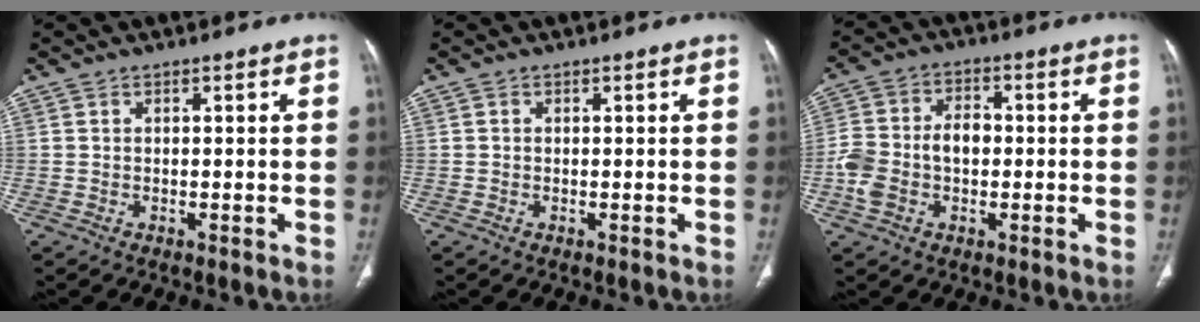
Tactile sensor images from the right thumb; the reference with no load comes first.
{"total": 0.0}
{"total": 9.8, "force": [-1.2, 6.7, 7.0], "torque": [-0.141, 0.030, -0.026]}